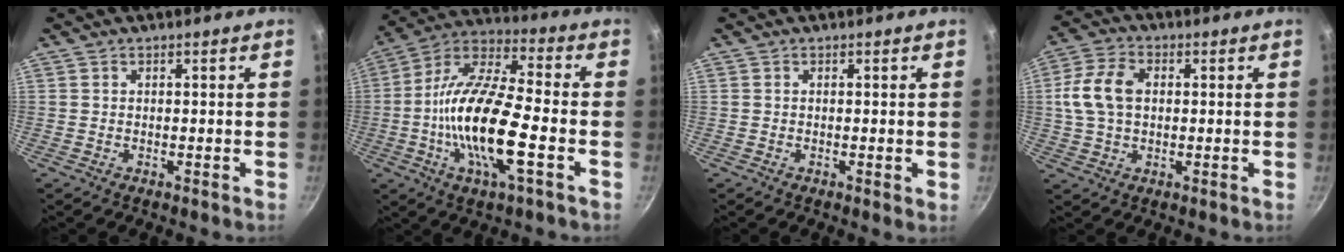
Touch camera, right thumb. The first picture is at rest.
{"total": 19.1, "force": [-4.2, 5.9, 17.6], "torque": [-0.337, 0.028, -0.099]}
{"total": 0.5, "force": [-0.1, 0.1, 0.5], "torque": [-0.006, -0.003, -0.003]}
{"total": 10.0, "force": [1.1, 6.8, 7.2], "torque": [-0.136, 0.019, 0.014]}